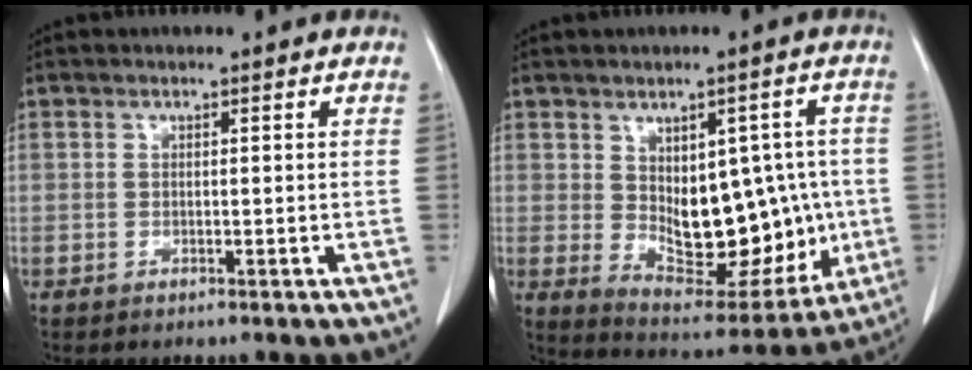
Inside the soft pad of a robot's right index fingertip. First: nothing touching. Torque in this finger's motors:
{"motor_torque": [0.56, 0.17, 0.38, 0.11]}